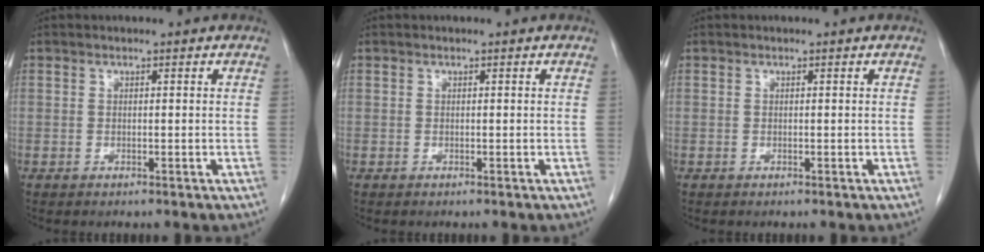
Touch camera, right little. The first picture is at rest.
{"total": 0.0}
{"total": 0.0}